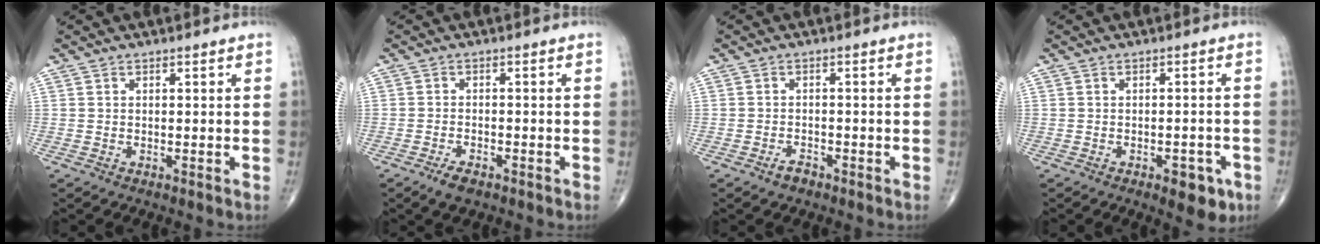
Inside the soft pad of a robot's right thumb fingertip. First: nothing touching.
{"total": 3.2, "force": [-2.2, 1.4, 1.9], "torque": [-0.034, 0.006, -0.037]}
{"total": 2.1, "force": [-1.5, 1.1, 0.9], "torque": [-0.016, 0.007, -0.026]}
{"total": 5.4, "force": [-2.7, 2.7, 3.9], "torque": [-0.030, 0.010, -0.028]}